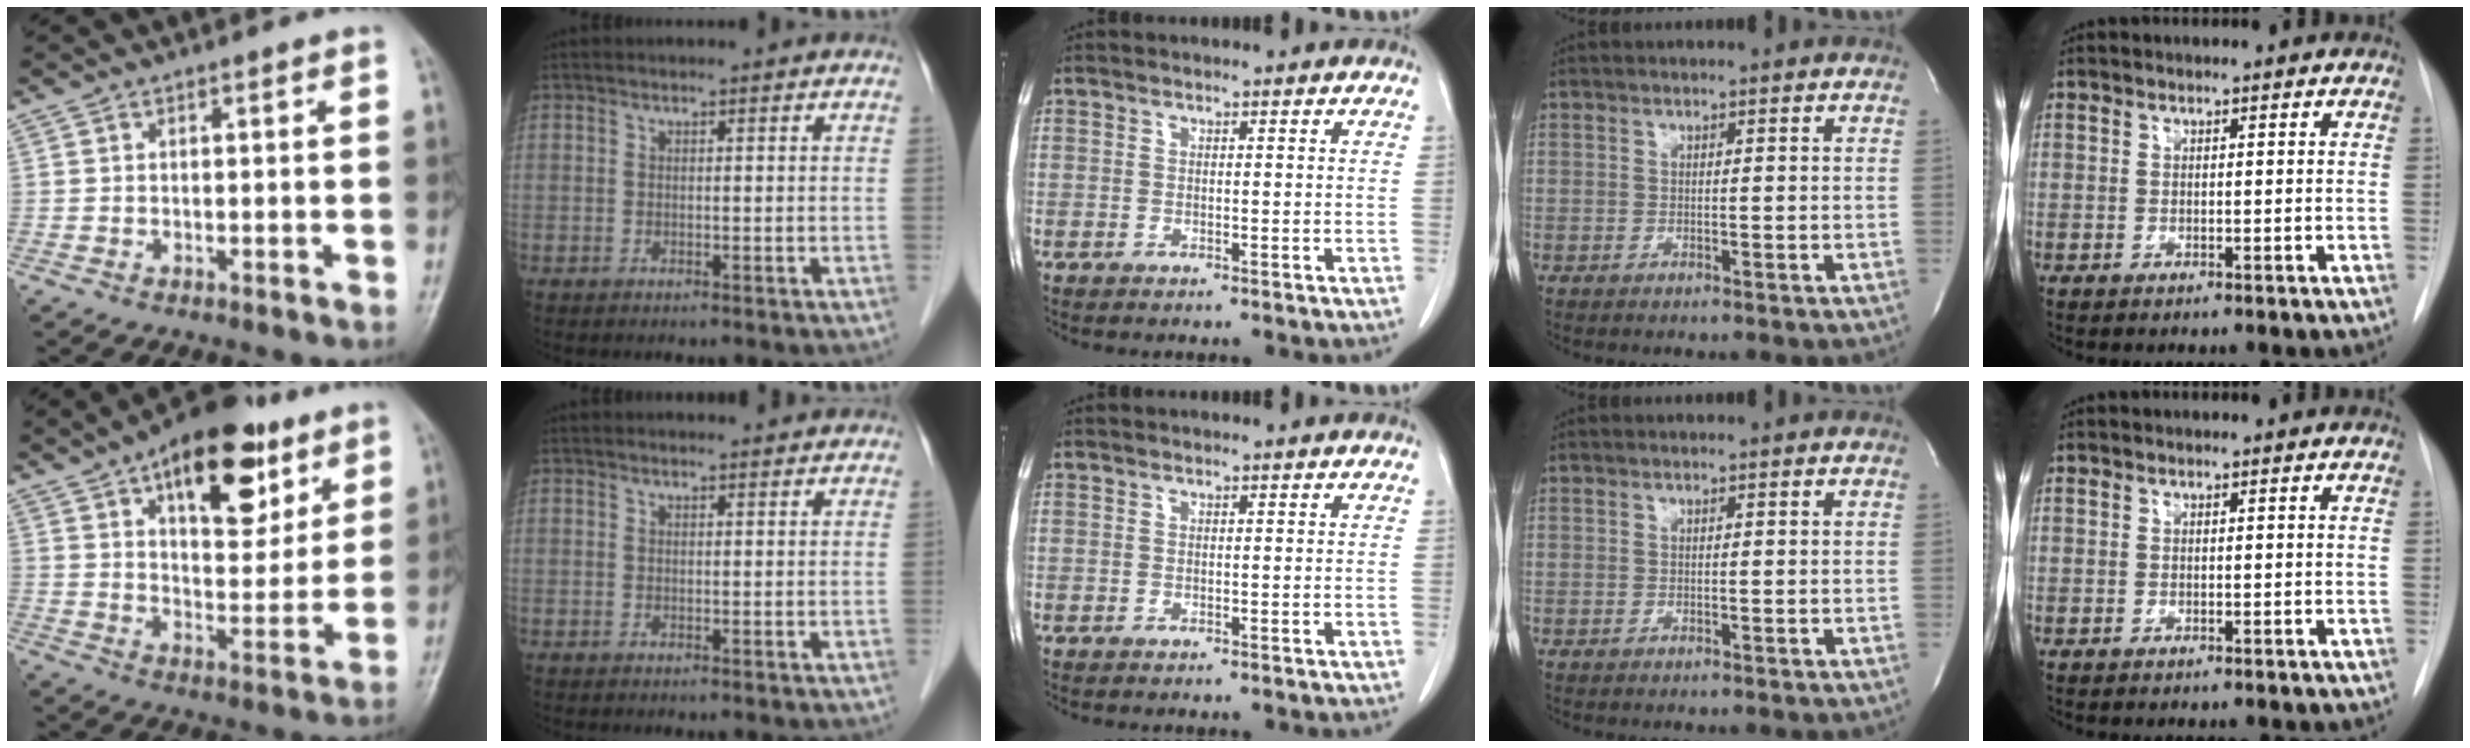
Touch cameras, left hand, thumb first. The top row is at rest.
{"thumb": {"total": 19.8, "force": [10.4, 9.6, 13.9], "torque": [-0.155, -0.037, 0.158]}, "index": {"total": 2.5, "force": [2.4, 0.3, 0.4], "torque": [-0.012, 0.008, 0.029]}}